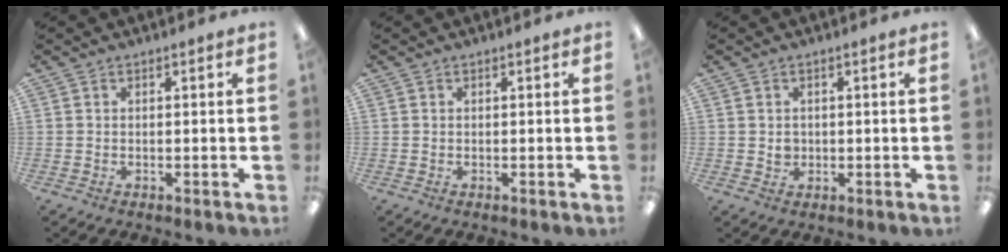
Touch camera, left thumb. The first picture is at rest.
{"total": 0.0}
{"total": 1.9, "force": [0.4, 1.7, 0.7], "torque": [-0.006, 0.001, 0.004]}